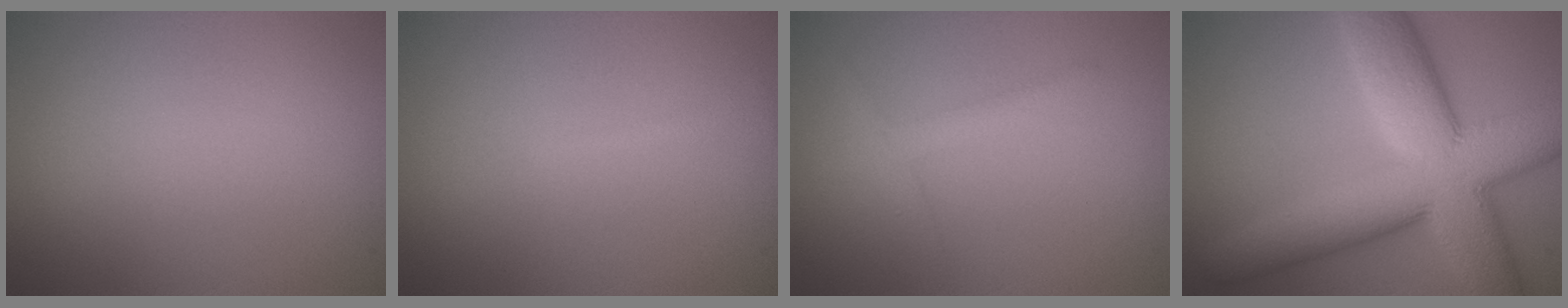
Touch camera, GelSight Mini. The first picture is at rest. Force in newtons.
{"total": 0.6, "press": 0.6, "slide": 0.0}
{"total": 1.6, "press": 1.6, "slide": 0.0}
{"total": 12.0, "press": 12.0, "slide": 0.5}